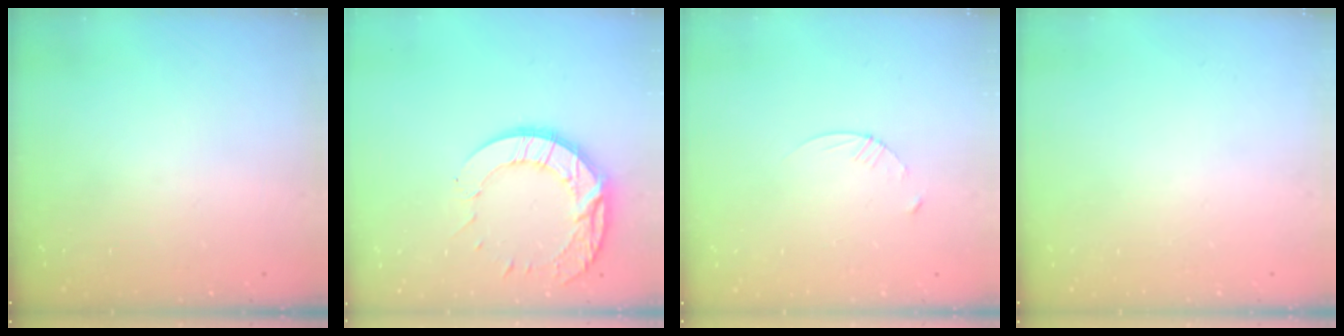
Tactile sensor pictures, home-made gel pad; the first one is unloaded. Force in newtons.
{"total": 13.6, "press": 13.5, "slide": 1.1}
{"total": 3.4, "press": 3.3, "slide": 0.3}
{"total": 0.0}